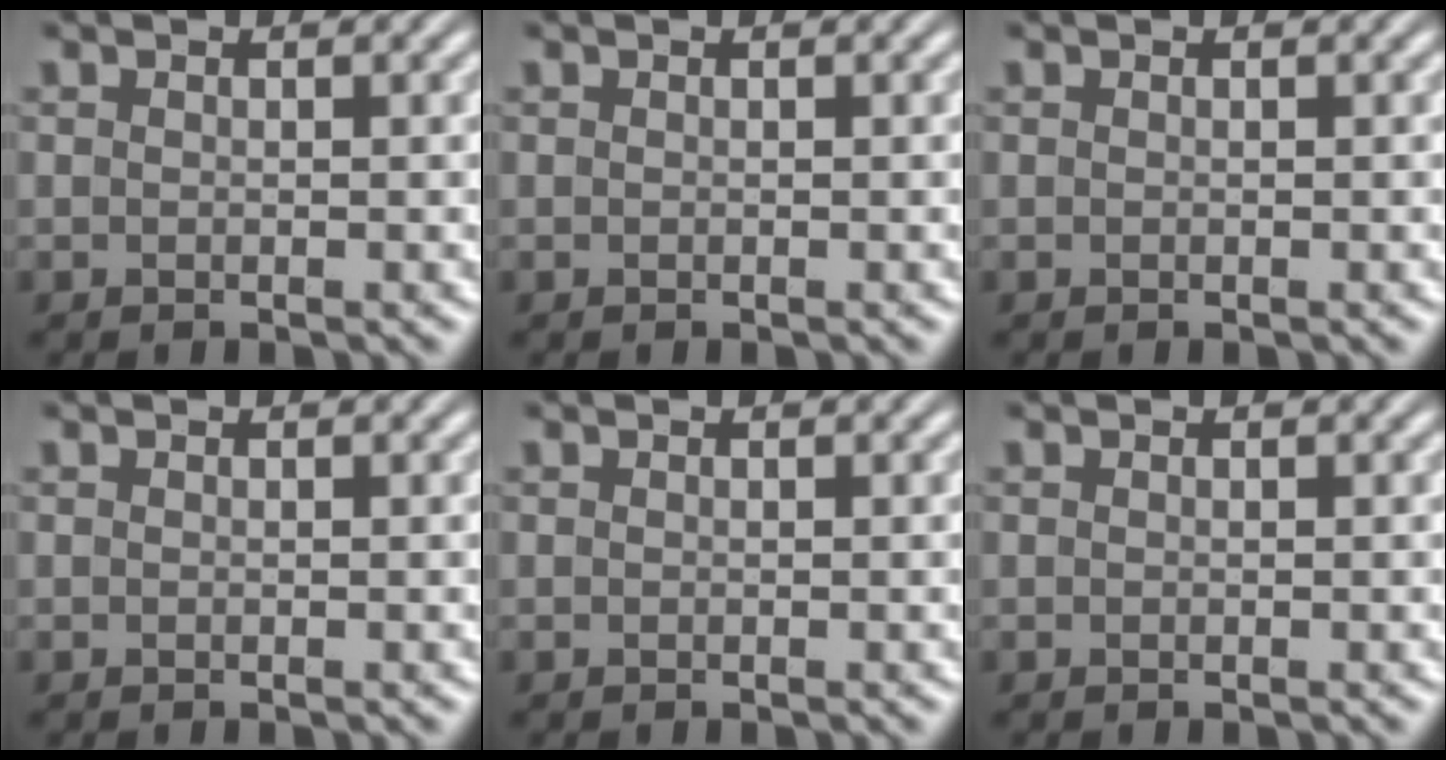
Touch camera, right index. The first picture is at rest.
{"total": 0.0}
{"total": 0.0}
{"total": 0.0}
{"total": 0.0}
{"total": 0.0}